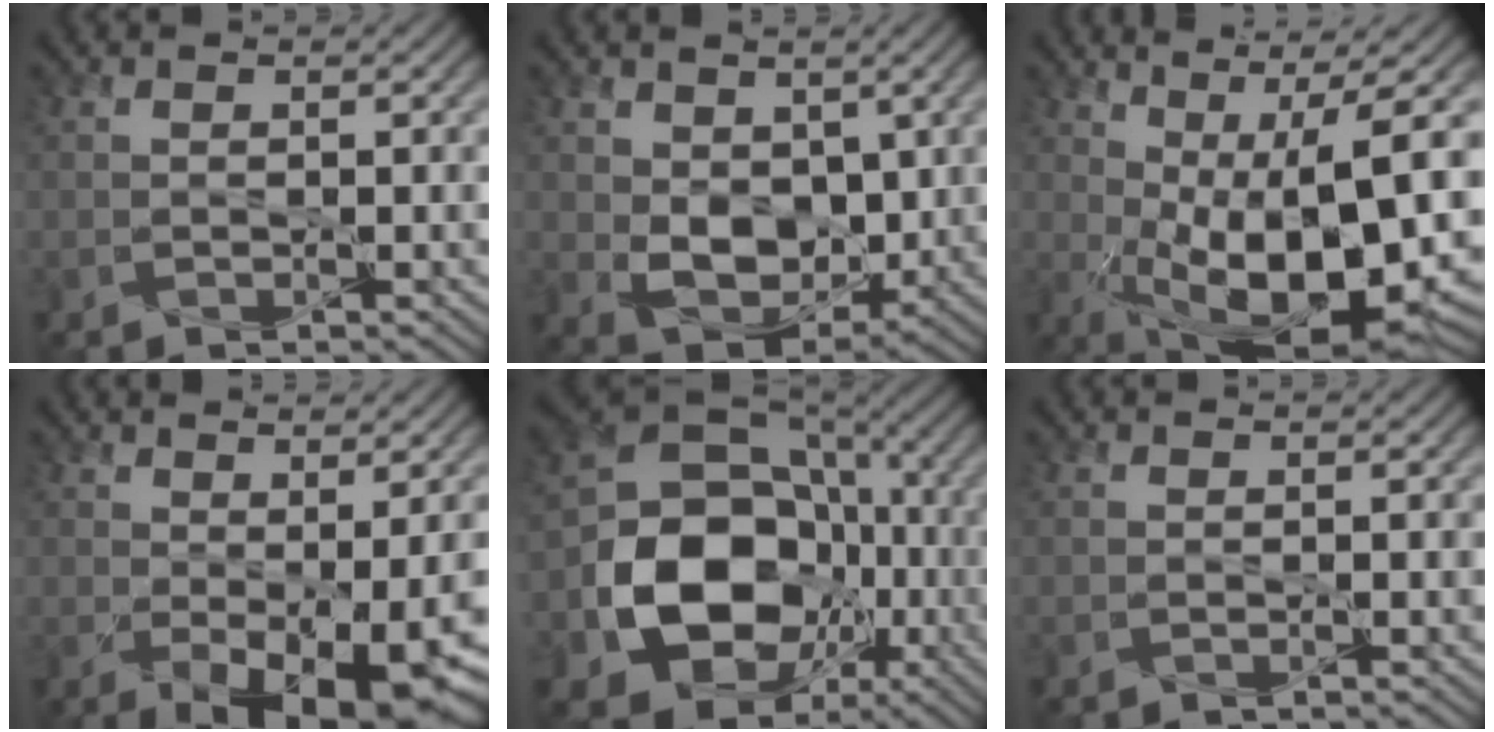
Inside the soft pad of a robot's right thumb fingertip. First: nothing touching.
{"total": 7.8, "force": [1.0, 5.7, 5.3], "torque": [-0.117, -0.021, 0.019]}
{"total": 15.5, "force": [-0.1, 5.9, 14.3], "torque": [-0.249, -0.010, 0.015]}
{"total": 8.1, "force": [-1.9, 3.4, 7.1], "torque": [-0.124, -0.026, -0.010]}
{"total": 17.6, "force": [-4.3, 14.0, 9.7], "torque": [-0.200, -0.037, -0.067]}
{"total": 0.0}